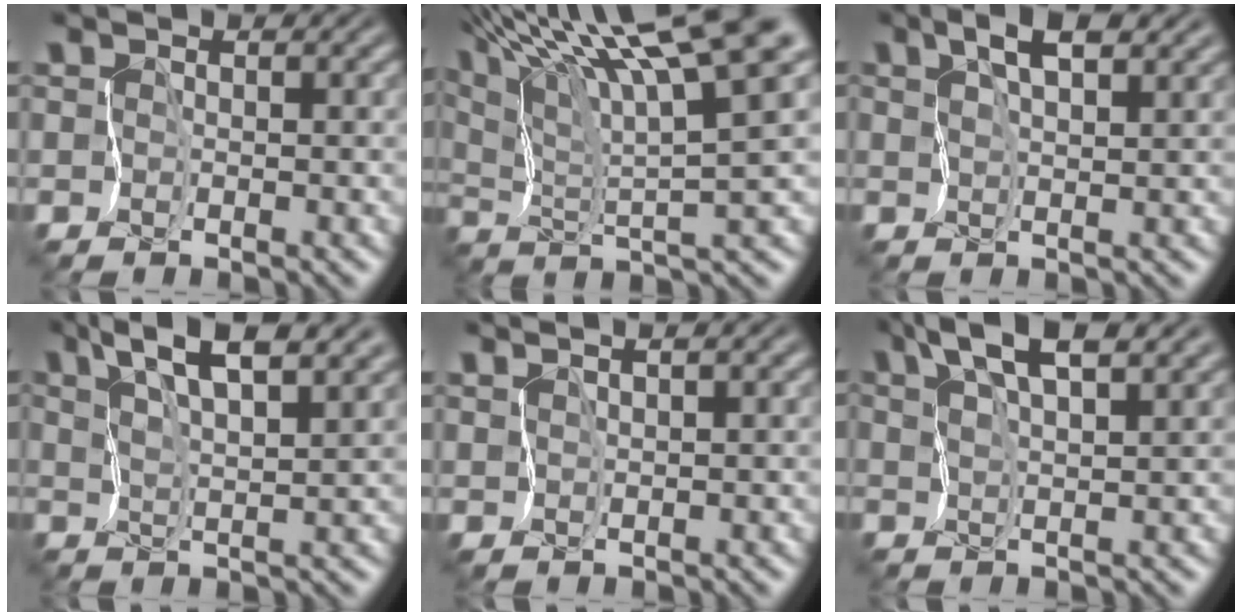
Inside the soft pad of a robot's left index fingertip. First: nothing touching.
{"total": 14.9, "force": [9.5, 2.7, 11.2], "torque": [-0.181, 0.020, 0.142]}
{"total": 3.4, "force": [2.1, 0.9, 2.5], "torque": [-0.049, 0.004, 0.038]}
{"total": 6.3, "force": [4.4, 1.4, 4.3], "torque": [-0.081, 0.013, 0.067]}
{"total": 3.1, "force": [2.4, 0.6, 1.9], "torque": [-0.036, 0.017, 0.034]}
{"total": 5.0, "force": [3.4, 0.9, 3.5], "torque": [-0.072, 0.012, 0.064]}